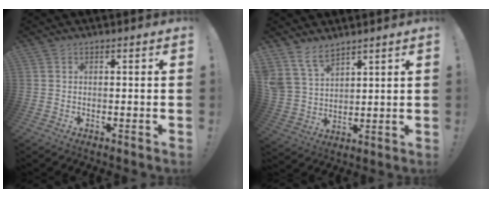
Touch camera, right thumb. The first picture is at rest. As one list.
[{"total": 8.9, "force": [7.3, 4.3, 2.6], "torque": [-0.072, -0.041, 0.150]}]